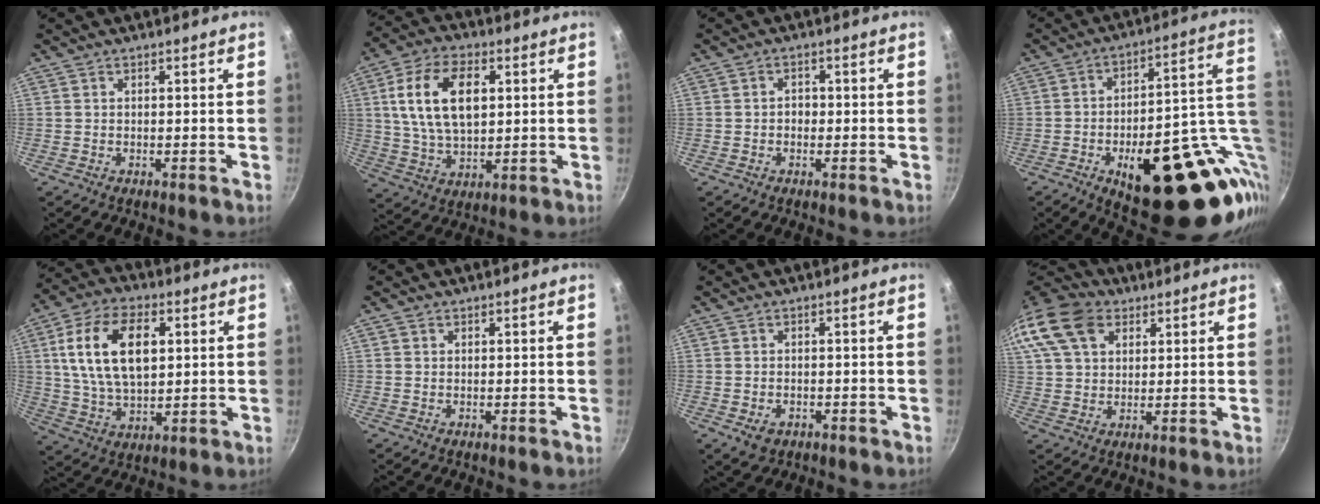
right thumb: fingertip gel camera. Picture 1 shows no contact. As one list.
[{"total": 15.4, "force": [3.4, 9.1, 12.0], "torque": [-0.206, 0.002, 0.062]}, {"total": 1.8, "force": [-0.4, 1.6, 0.9], "torque": [-0.006, 0.006, -0.008]}, {"total": 30.4, "force": [-6.1, 14.1, 26.2], "torque": [-0.295, 0.012, -0.063]}, {"total": 17.3, "force": [3.9, 10.1, 13.6], "torque": [-0.235, 0.000, 0.073]}, {"total": 0.7, "force": [0.2, 0.6, 0.2], "torque": [-0.002, 0.002, 0.002]}, {"total": 3.3, "force": [-1.2, 2.4, 1.9], "torque": [-0.032, 0.003, -0.014]}, {"total": 19.0, "force": [8.5, 13.4, 10.5], "torque": [-0.233, 0.024, 0.153]}]